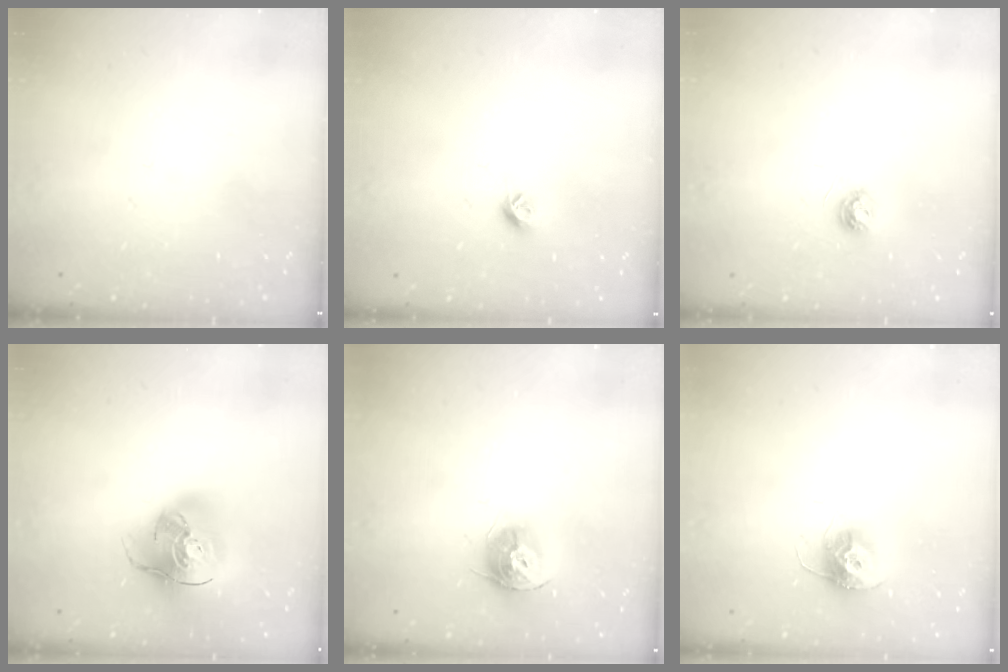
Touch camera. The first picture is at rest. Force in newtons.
{"total": 6.0, "press": 6.0, "slide": 0.7}
{"total": 4.5, "press": 4.5, "slide": 0.7}
{"total": 17.7, "press": 17.5, "slide": 2.5}
{"total": 11.1, "press": 11.0, "slide": 0.9}
{"total": 10.4, "press": 10.4, "slide": 0.5}